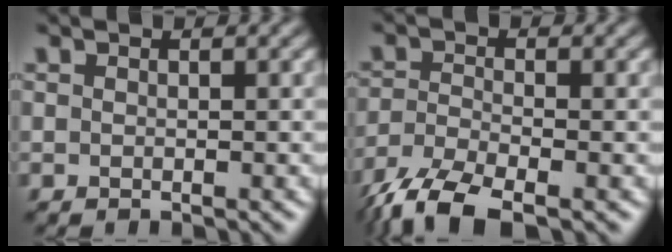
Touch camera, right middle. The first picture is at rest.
{"total": 6.1, "force": [-4.5, 1.7, 3.7], "torque": [-0.079, -0.014, -0.098]}